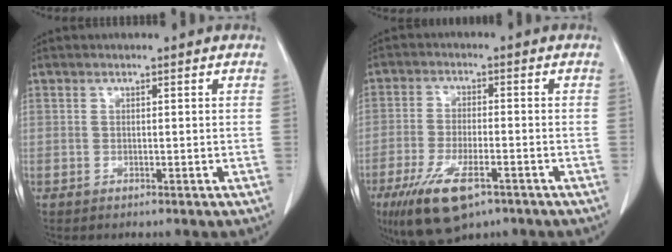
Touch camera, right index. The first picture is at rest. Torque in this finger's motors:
{"motor_torque": [1.33, -0.80, 0.48, 0.15]}